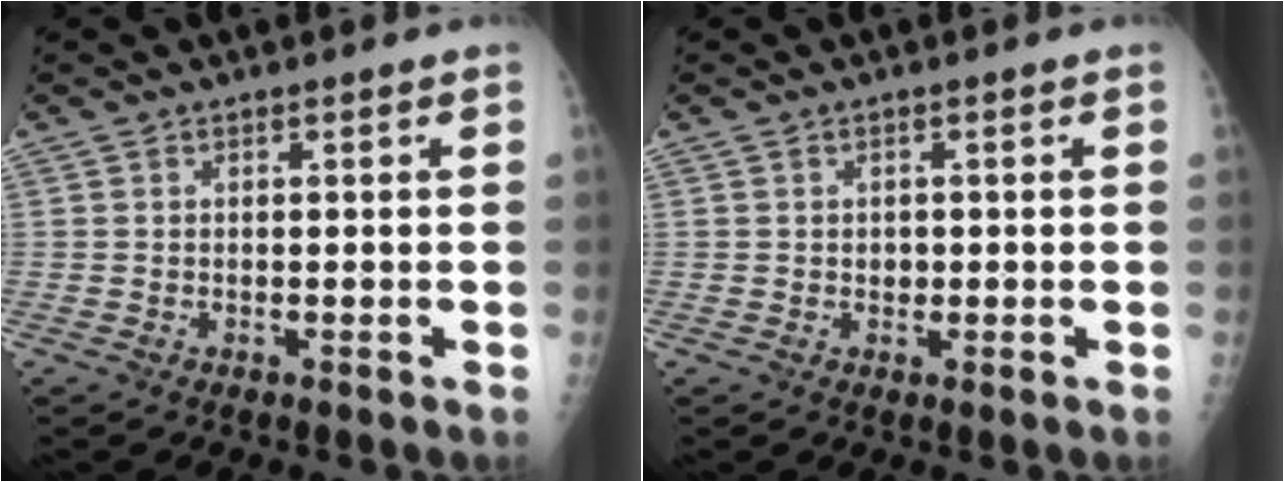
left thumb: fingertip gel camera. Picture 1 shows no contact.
{"total": 1.3, "force": [0.0, 1.1, 0.6], "torque": [-0.002, 0.002, 0.002]}